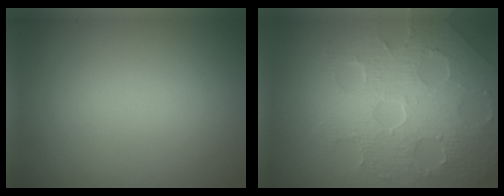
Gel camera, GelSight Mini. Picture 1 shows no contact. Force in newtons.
{"total": 8.7, "press": 5.9, "slide": 6.4}